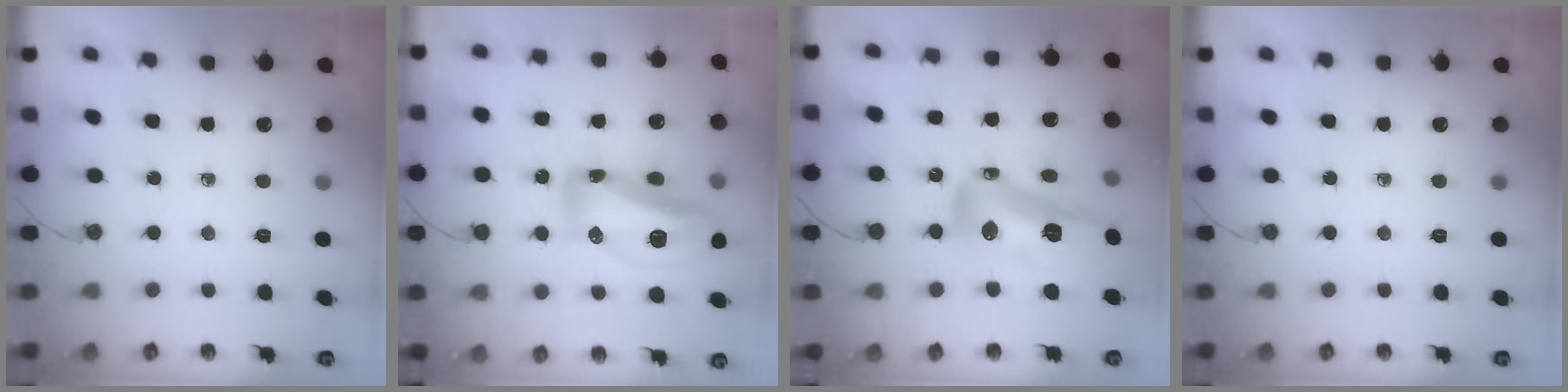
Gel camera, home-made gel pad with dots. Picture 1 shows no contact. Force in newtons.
{"total": 18.3, "press": 18.2, "slide": 1.6}
{"total": 18.3, "press": 18.3, "slide": 1.8}
{"total": 0.0}